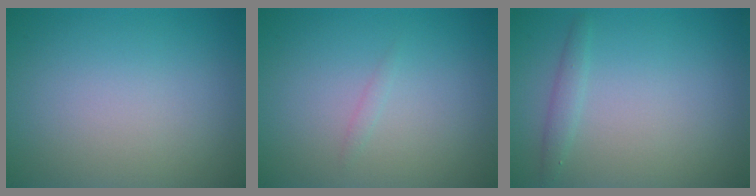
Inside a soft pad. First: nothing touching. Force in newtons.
{"total": 0.5, "press": 0.5, "slide": 0.0}
{"total": 1.1, "press": 1.1, "slide": 0.0}